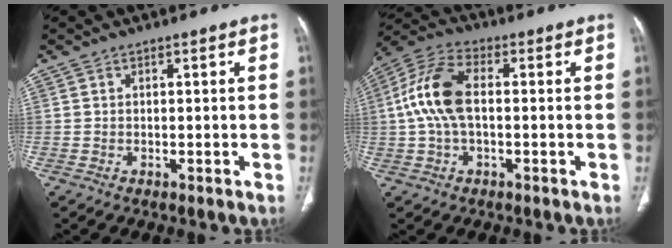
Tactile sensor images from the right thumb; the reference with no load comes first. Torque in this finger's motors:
{"motor_torque": [1.31, 2.37, 1.29, -0.20, 0.15]}